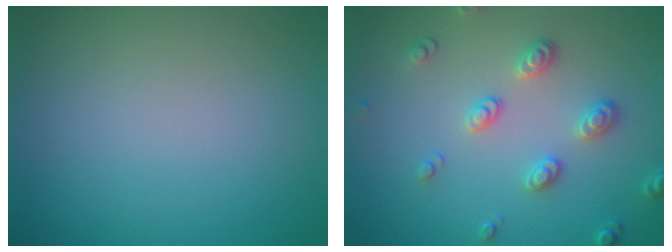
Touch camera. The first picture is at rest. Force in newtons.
{"total": 2.9, "press": 2.7, "slide": 1.1}